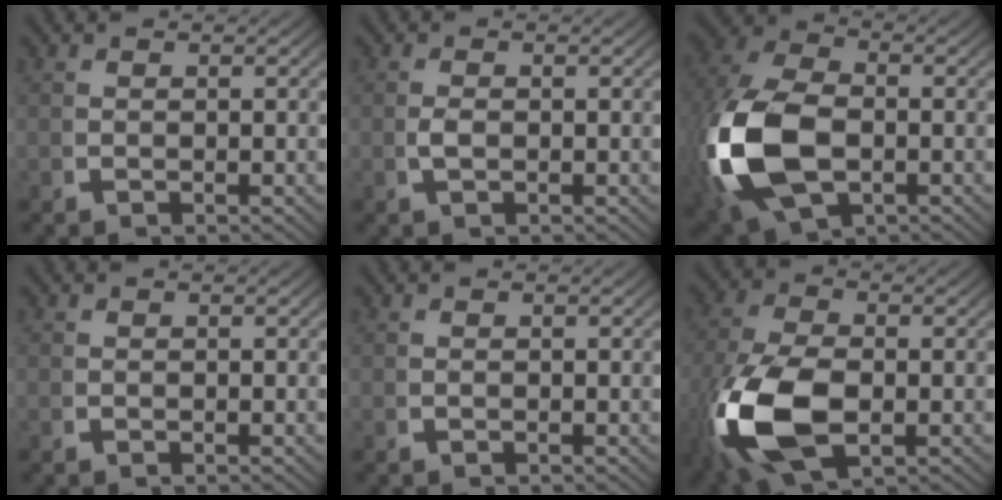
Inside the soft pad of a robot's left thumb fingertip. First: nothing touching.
{"total": 0.9, "force": [-0.1, 0.4, 0.8], "torque": [-0.025, -0.005, 0.002]}
{"total": 14.0, "force": [-2.0, 9.4, 10.1], "torque": [-0.277, -0.046, -0.008]}
{"total": 0.0}
{"total": 0.0}
{"total": 11.9, "force": [-2.2, 7.3, 9.1], "torque": [-0.242, -0.045, -0.013]}